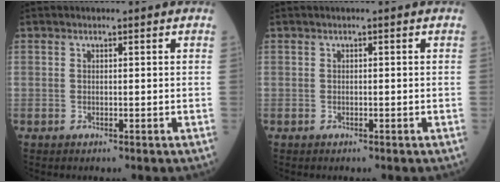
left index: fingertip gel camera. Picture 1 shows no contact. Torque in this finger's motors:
{"motor_torque": [-0.01, 0.01, 0.00, 0.00]}